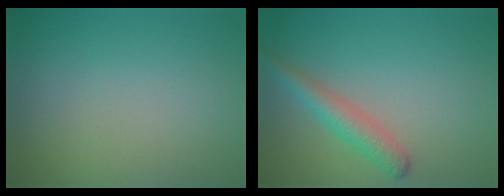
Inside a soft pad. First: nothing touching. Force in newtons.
{"total": 2.8, "press": 2.8, "slide": 0.1}